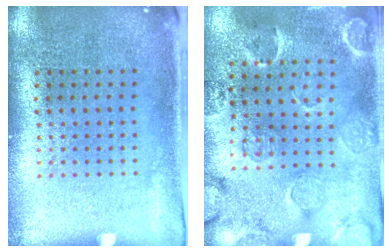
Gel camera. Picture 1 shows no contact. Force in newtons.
{"total": 2.8, "press": 1.8, "slide": 2.1}